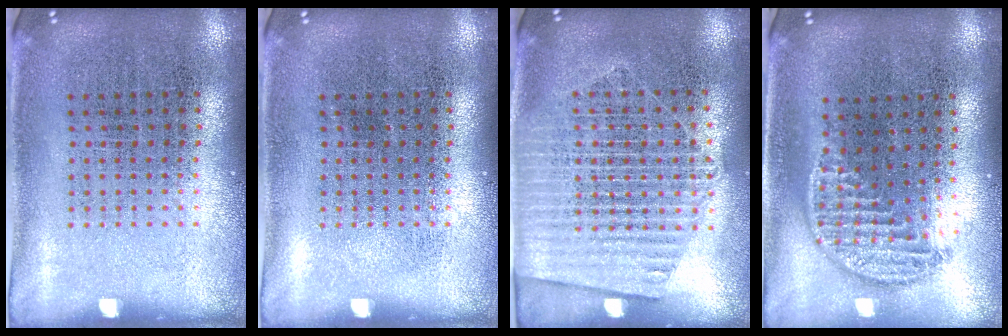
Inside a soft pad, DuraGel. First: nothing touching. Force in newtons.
{"total": 0.0}
{"total": 1.6, "press": 1.5, "slide": 0.6}
{"total": 1.3, "press": 1.1, "slide": 0.6}